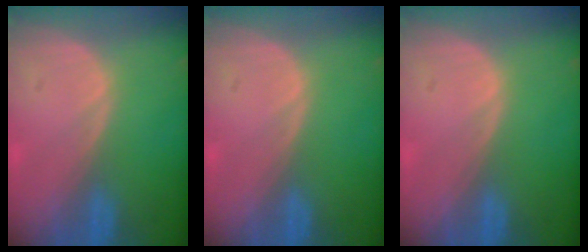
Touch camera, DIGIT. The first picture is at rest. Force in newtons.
{"total": 0.0}
{"total": 0.0}